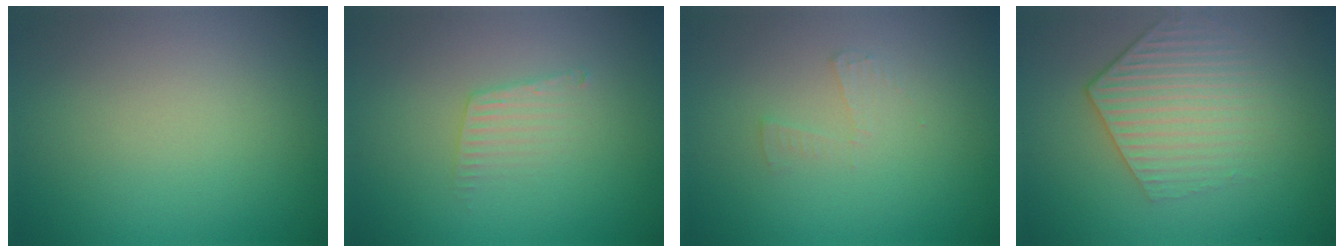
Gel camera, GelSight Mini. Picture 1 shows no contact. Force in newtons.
{"total": 1.7, "press": 1.7, "slide": 0.0}
{"total": 1.0, "press": 1.0, "slide": 0.0}
{"total": 4.1, "press": 3.1, "slide": 2.7}